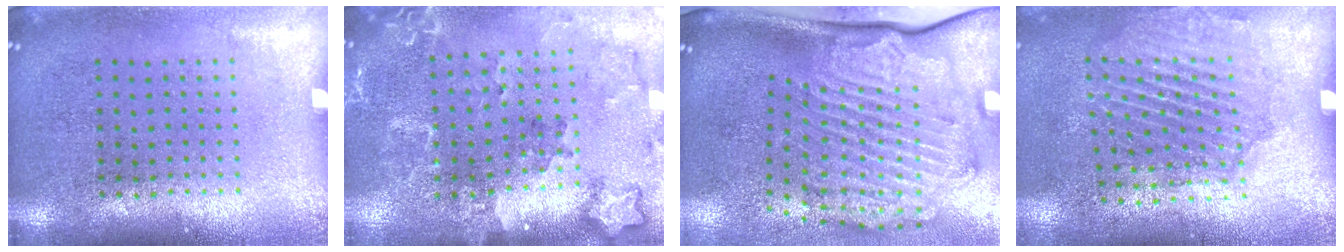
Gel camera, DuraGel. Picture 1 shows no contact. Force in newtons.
{"total": 1.8, "press": 1.7, "slide": 0.4}
{"total": 3.1, "press": 2.4, "slide": 1.9}
{"total": 1.6, "press": 1.4, "slide": 0.8}